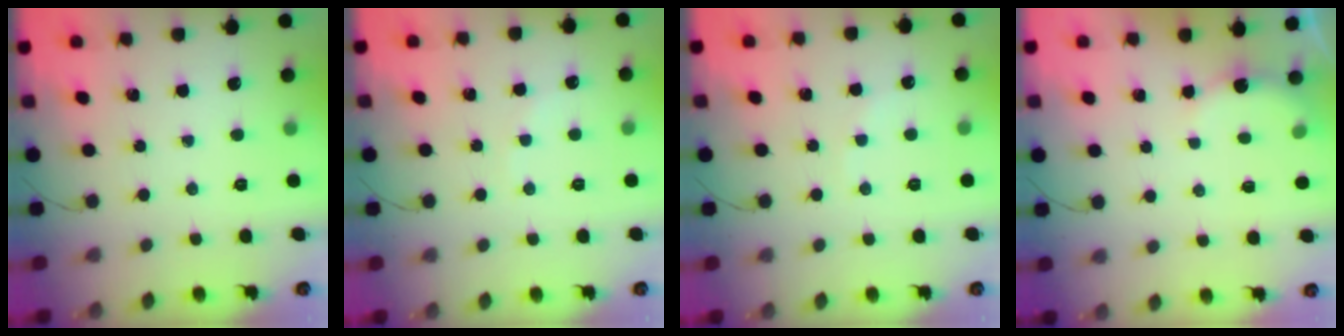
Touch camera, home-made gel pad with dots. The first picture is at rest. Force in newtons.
{"total": 2.7, "press": 2.6, "slide": 0.5}
{"total": 2.7, "press": 2.6, "slide": 0.5}
{"total": 5.3, "press": 5.2, "slide": 1.1}